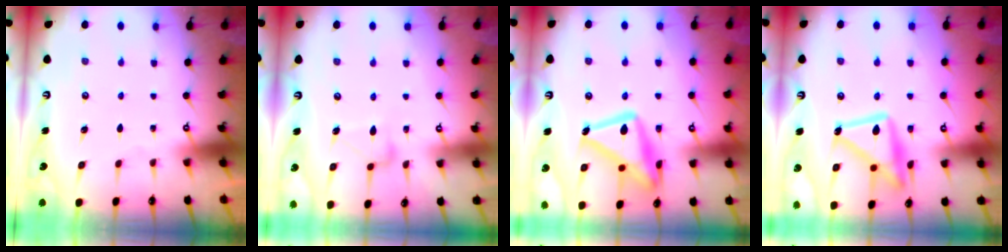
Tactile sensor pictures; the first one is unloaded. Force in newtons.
{"total": 11.1, "press": 11.1, "slide": 0.3}
{"total": 19.4, "press": 19.4, "slide": 1.4}
{"total": 16.2, "press": 16.2, "slide": 1.2}